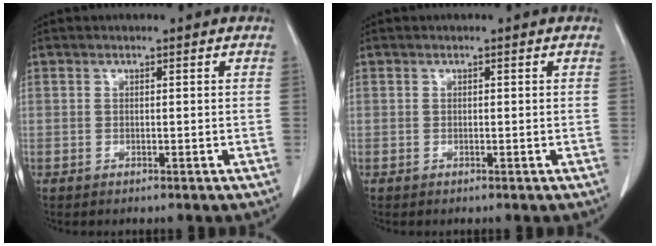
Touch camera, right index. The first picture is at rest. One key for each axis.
{"total": 0.0}